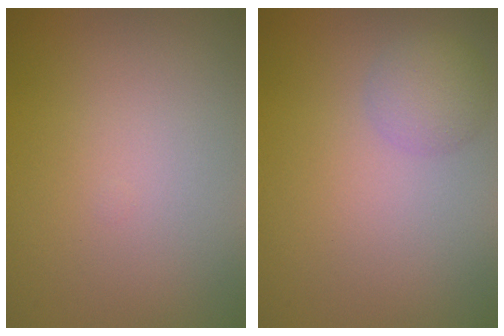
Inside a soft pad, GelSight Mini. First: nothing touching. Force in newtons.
{"total": 2.2, "press": 2.2, "slide": 0.1}